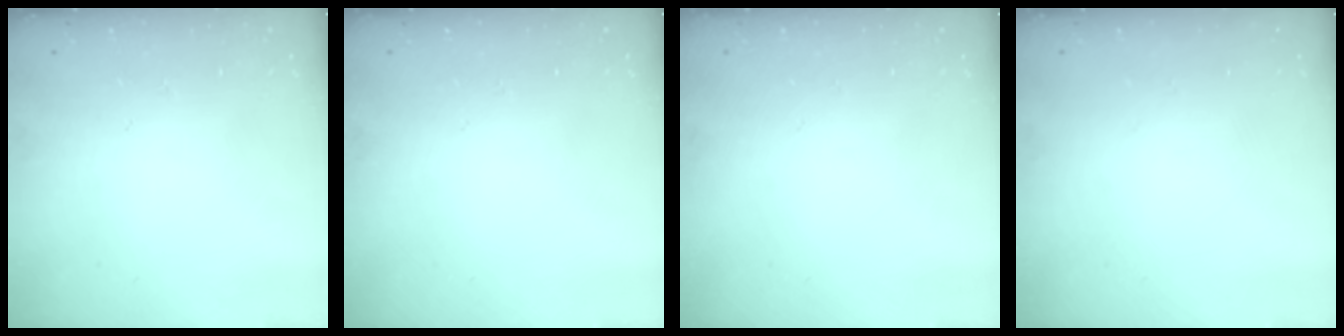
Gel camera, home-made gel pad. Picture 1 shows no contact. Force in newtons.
{"total": 0.0}
{"total": 0.0}
{"total": 0.0}